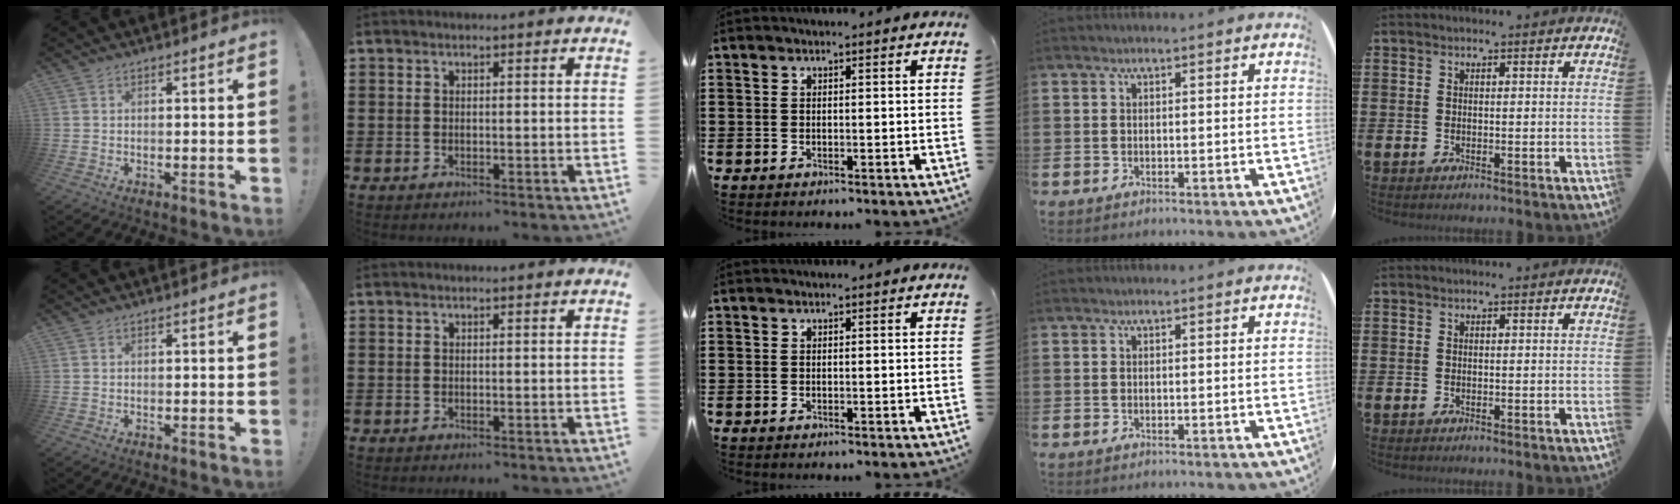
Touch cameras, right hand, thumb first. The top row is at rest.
{}